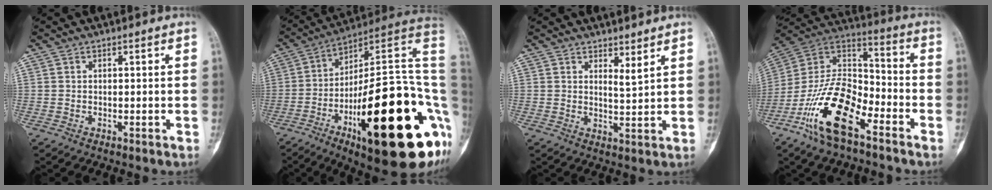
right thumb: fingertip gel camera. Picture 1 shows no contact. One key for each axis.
{"total": 34.5, "fx": -7.7, "fy": 10.7, "fz": 31.9, "tx": -0.386, "ty": 0.044, "tz": -0.109}
{"total": 2.9, "fx": 2.4, "fy": 0.8, "fz": 1.5, "tx": -0.017, "ty": -0.024, "tz": 0.042}
{"total": 18.7, "fx": -10.0, "fy": 8.3, "fz": 13.5, "tx": -0.242, "ty": 0.071, "tz": -0.194}